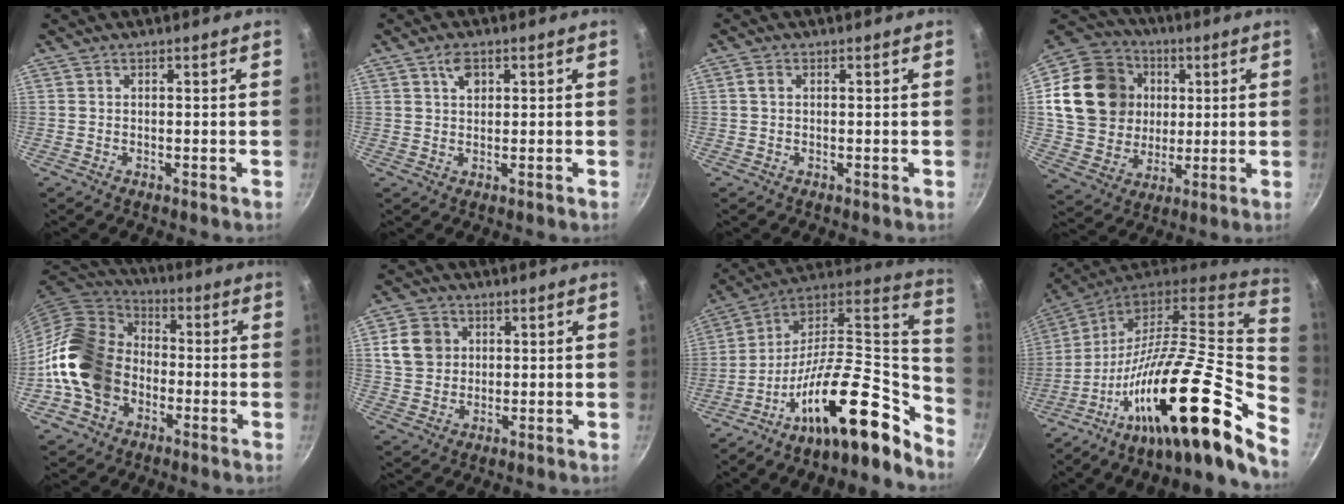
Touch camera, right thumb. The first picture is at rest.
{"total": 2.9, "force": [1.2, 1.7, 2.0], "torque": [-0.025, -0.005, 0.020]}
{"total": 1.3, "force": [0.2, 0.8, 0.9], "torque": [-0.018, 0.004, 0.004]}
{"total": 20.9, "force": [3.7, 17.8, 10.3], "torque": [-0.175, 0.016, 0.073]}
{"total": 18.6, "force": [-4.1, 14.4, 10.9], "torque": [-0.186, 0.049, -0.089]}
{"total": 7.9, "force": [2.1, 6.8, 3.5], "torque": [-0.040, 0.001, 0.036]}
{"total": 24.2, "force": [-14.8, 8.6, 17.2], "torque": [-0.202, 0.092, -0.264]}
{"total": 30.8, "force": [-8.0, 8.6, 28.5], "torque": [-0.406, 0.011, -0.144]}